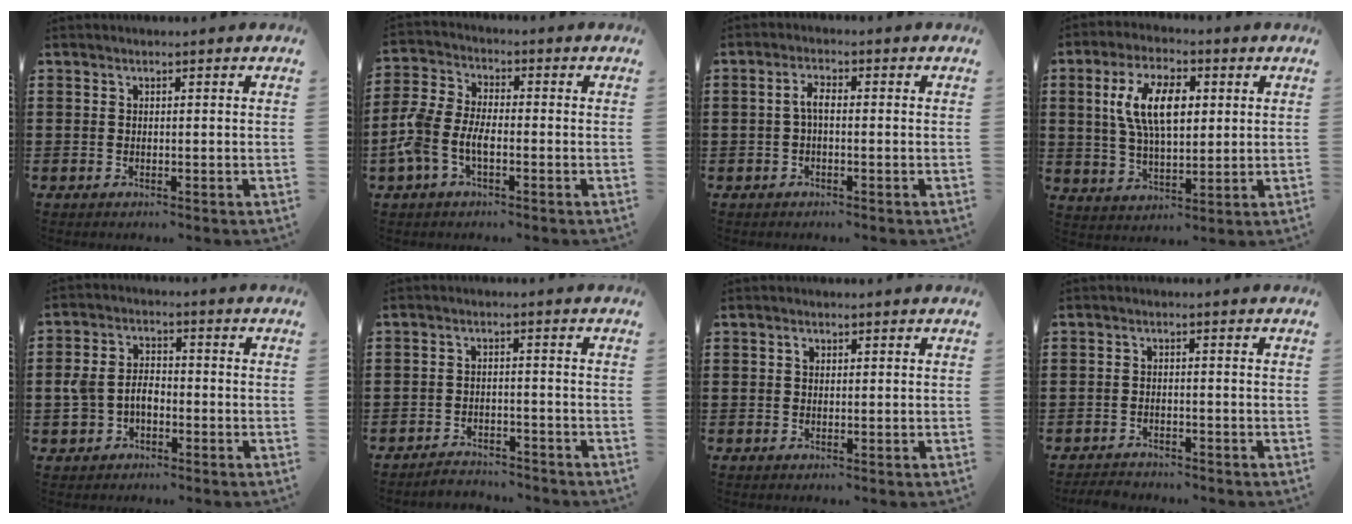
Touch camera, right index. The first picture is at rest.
{"total": 6.2, "force": [-2.5, 3.3, 4.7], "torque": [-0.131, -0.003, -0.059]}
{"total": 2.6, "force": [-0.4, 0.9, 2.4], "torque": [-0.054, 0.003, -0.012]}
{"total": 9.8, "force": [2.3, 4.9, 8.2], "torque": [-0.180, 0.012, 0.036]}
{"total": 4.7, "force": [-1.3, 3.4, 2.9], "torque": [-0.080, 0.003, -0.032]}
{"total": 2.9, "force": [-2.9, 0.4, -0.1], "torque": [-0.007, 0.001, -0.063]}
{"total": 0.9, "force": [0.3, 0.7, 0.5], "torque": [-0.012, 0.004, 0.006]}
{"total": 2.6, "force": [-2.5, 0.7, 0.4], "torque": [-0.012, 0.006, -0.051]}